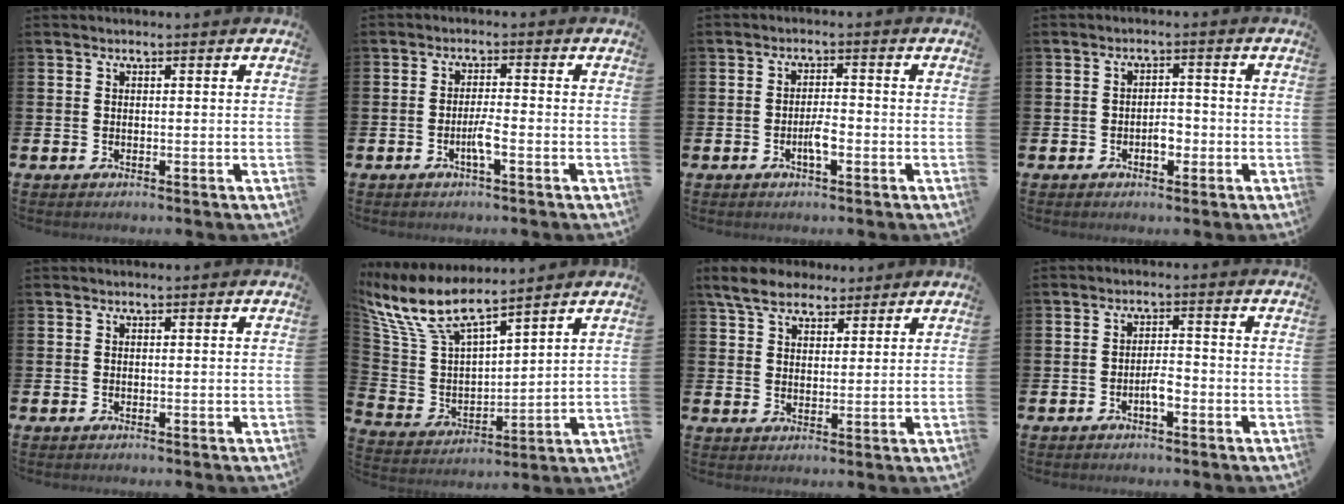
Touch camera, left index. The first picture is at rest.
{"total": 2.3, "force": [-1.2, 0.1, 1.9], "torque": [-0.037, 0.002, -0.022]}
{"total": 2.7, "force": [-1.3, 0.8, 2.3], "torque": [-0.036, 0.002, -0.025]}
{"total": 2.3, "force": [-1.2, 1.2, 1.6], "torque": [-0.025, 0.002, -0.025]}
{"total": 0.0}
{"total": 10.0, "force": [8.5, 2.8, 4.6], "torque": [-0.128, -0.048, 0.149]}
{"total": 6.0, "force": [5.2, 2.6, 1.6], "torque": [-0.035, -0.014, 0.093]}
{"total": 2.6, "force": [-1.4, 0.8, 2.1], "torque": [-0.040, 0.006, -0.027]}